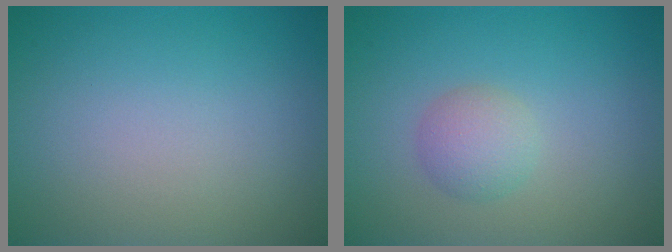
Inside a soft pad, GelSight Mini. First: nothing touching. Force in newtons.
{"total": 2.2, "press": 2.2, "slide": 0.2}